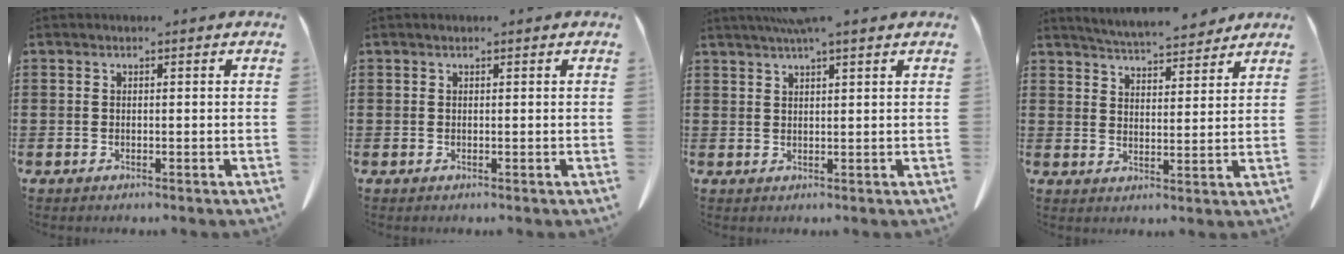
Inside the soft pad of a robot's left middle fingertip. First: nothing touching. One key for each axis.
{"total": 0.0}
{"total": 3.4, "fx": 2.7, "fy": 0.3, "fz": 2.1, "tx": -0.047, "ty": 0.002, "tz": 0.048}
{"total": 5.6, "fx": 5.5, "fy": 0.4, "fz": 1.0, "tx": -0.039, "ty": -0.026, "tz": 0.098}